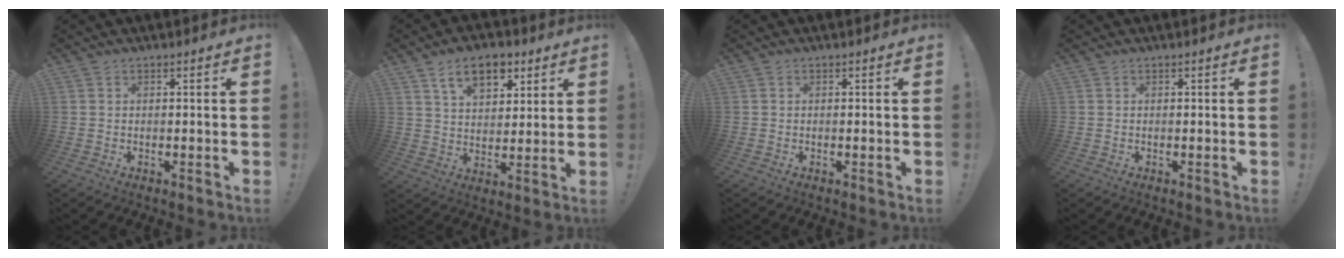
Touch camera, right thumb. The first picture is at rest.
{"total": 12.1, "force": [6.6, 7.1, 7.3], "torque": [-0.102, -0.021, 0.120]}
{"total": 0.0}
{"total": 0.0}